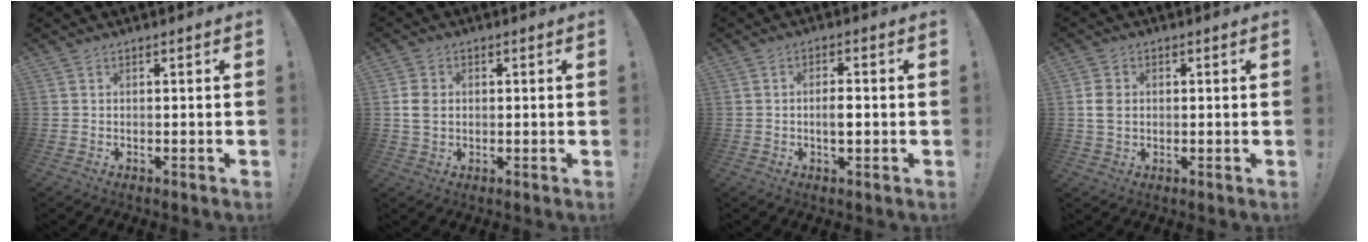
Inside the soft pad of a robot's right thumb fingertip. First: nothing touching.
{"total": 5.1, "force": [0.4, 4.1, 3.1], "torque": [-0.058, 0.003, 0.006]}
{"total": 3.7, "force": [-0.6, 1.3, 3.4], "torque": [-0.044, 0.001, -0.013]}
{"total": 4.9, "force": [0.4, 3.9, 3.0], "torque": [-0.055, 0.001, 0.006]}